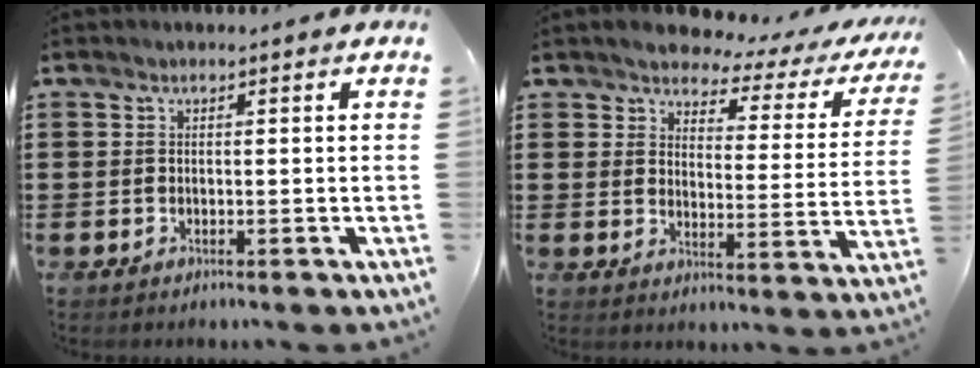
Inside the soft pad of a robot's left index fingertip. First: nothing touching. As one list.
[{"total": 3.5, "force": [3.3, 0.9, 0.8], "torque": [-0.032, -0.026, 0.049]}]